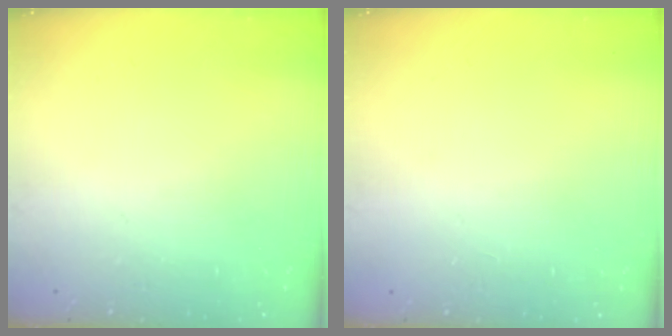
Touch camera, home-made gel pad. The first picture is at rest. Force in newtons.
{"total": 1.0, "press": 0.8, "slide": 0.6}